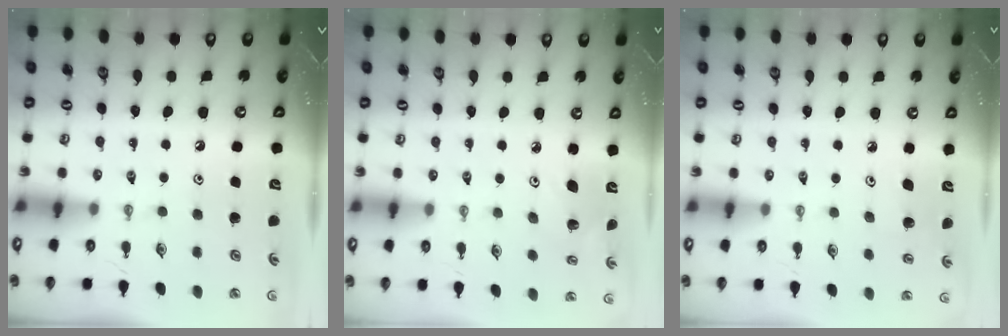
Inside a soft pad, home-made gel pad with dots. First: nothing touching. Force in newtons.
{"total": 3.6, "press": 3.0, "slide": 2.0}
{"total": 4.4, "press": 4.0, "slide": 1.9}